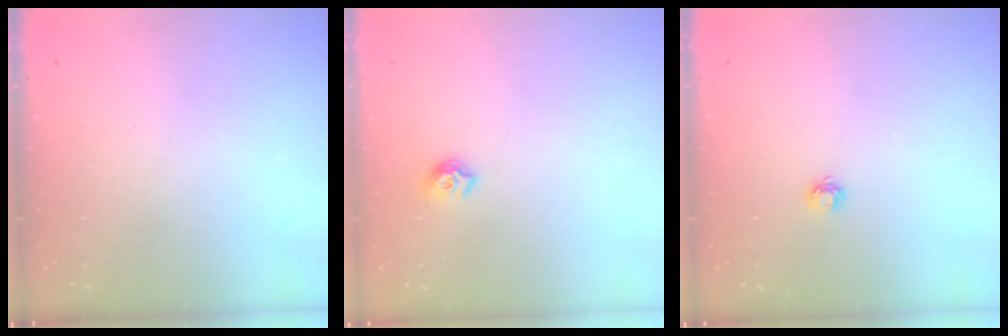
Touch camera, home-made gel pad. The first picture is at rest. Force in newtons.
{"total": 6.9, "press": 6.8, "slide": 0.7}
{"total": 3.7, "press": 3.7, "slide": 0.5}